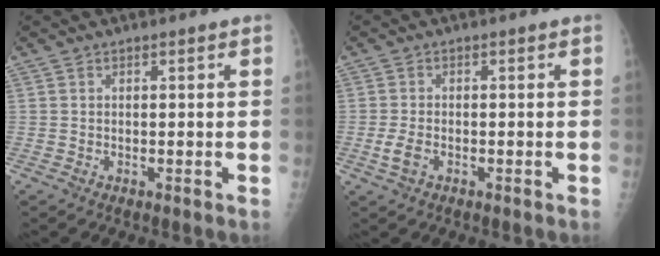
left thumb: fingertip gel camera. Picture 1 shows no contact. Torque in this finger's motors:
{"motor_torque": [0.19, 0.22, -0.01, -0.01, 0.09]}